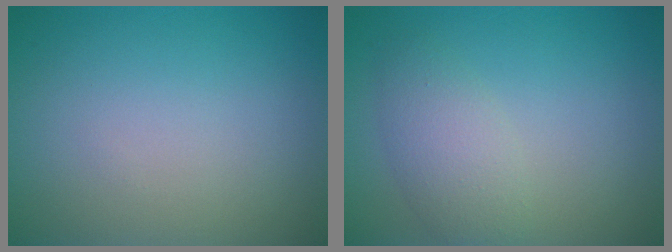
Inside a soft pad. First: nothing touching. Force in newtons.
{"total": 3.1, "press": 3.1, "slide": 0.1}